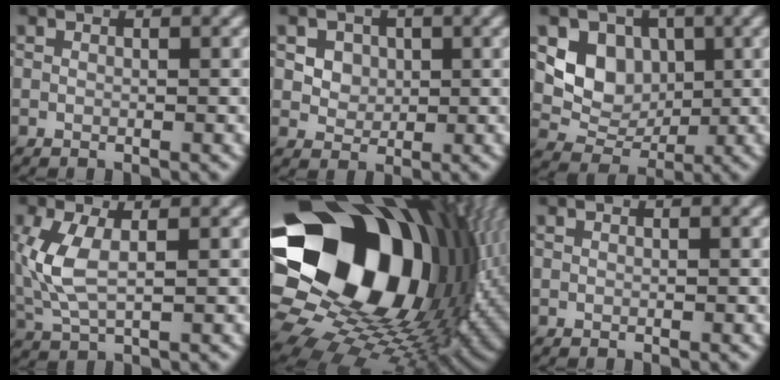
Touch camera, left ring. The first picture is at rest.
{"total": 5.0, "force": [2.1, 3.8, 2.4], "torque": [-0.045, 0.013, 0.032]}
{"total": 5.1, "force": [1.1, 4.3, 2.6], "torque": [-0.042, -0.006, 0.013]}
{"total": 4.9, "force": [0.6, 2.4, 4.3], "torque": [-0.116, 0.003, 0.014]}
{"total": 21.7, "force": [4.3, 15.7, 14.3], "torque": [-0.274, -0.019, 0.096]}
{"total": 0.0}